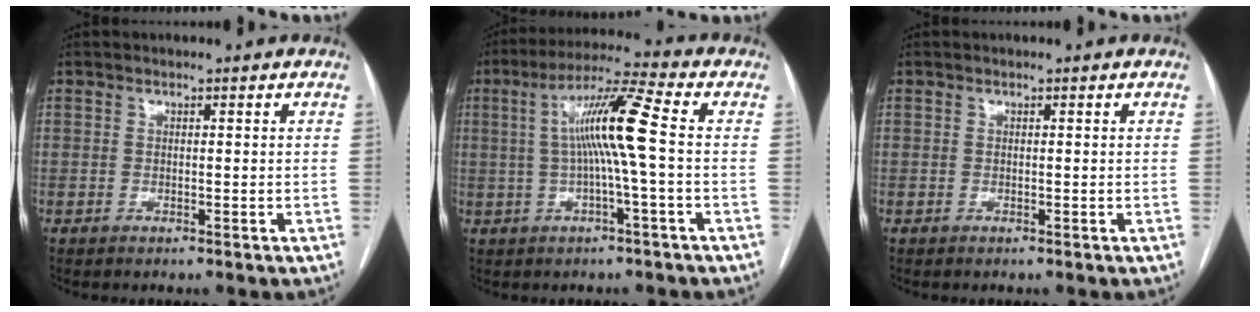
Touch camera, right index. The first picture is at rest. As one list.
[{"total": 10.0, "force": [0.3, -0.7, 10.0], "torque": [-0.183, 0.017, 0.004]}, {"total": 0.0}]